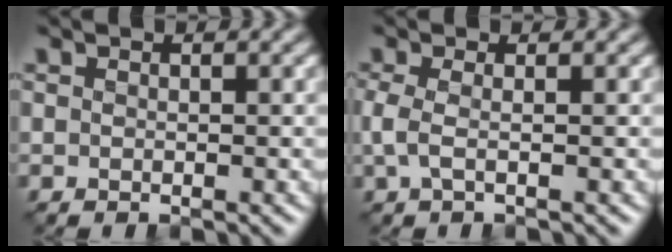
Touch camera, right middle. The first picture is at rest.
{"total": 1.8, "force": [-0.1, 0.6, 1.7], "torque": [-0.043, -0.002, -0.006]}